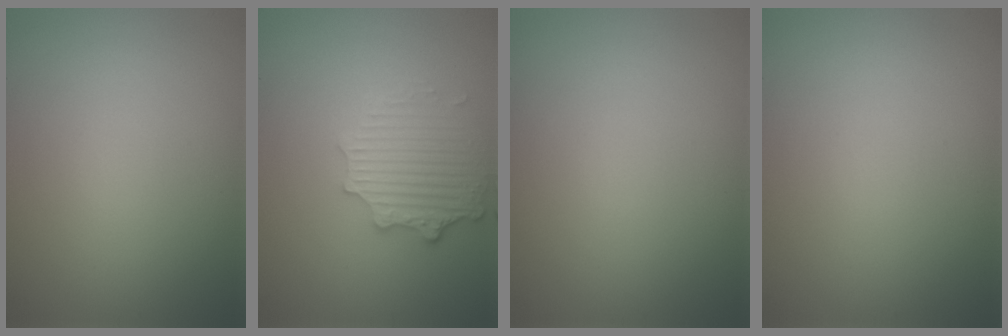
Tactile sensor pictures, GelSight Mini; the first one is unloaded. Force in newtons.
{"total": 3.9, "press": 3.2, "slide": 2.3}
{"total": 0.0}
{"total": 0.0}